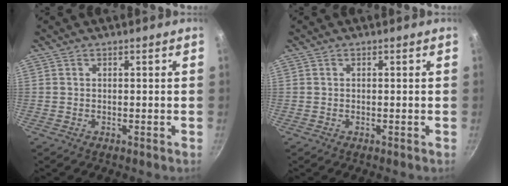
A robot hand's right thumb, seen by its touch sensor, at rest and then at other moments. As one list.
[{"total": 0.0}]